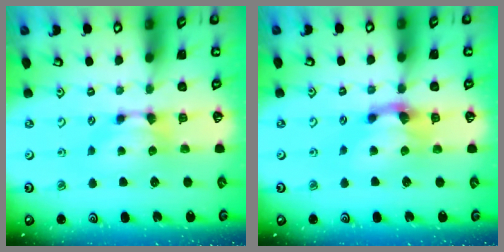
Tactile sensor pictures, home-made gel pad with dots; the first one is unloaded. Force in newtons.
{"total": 2.3, "press": 1.4, "slide": 1.8}